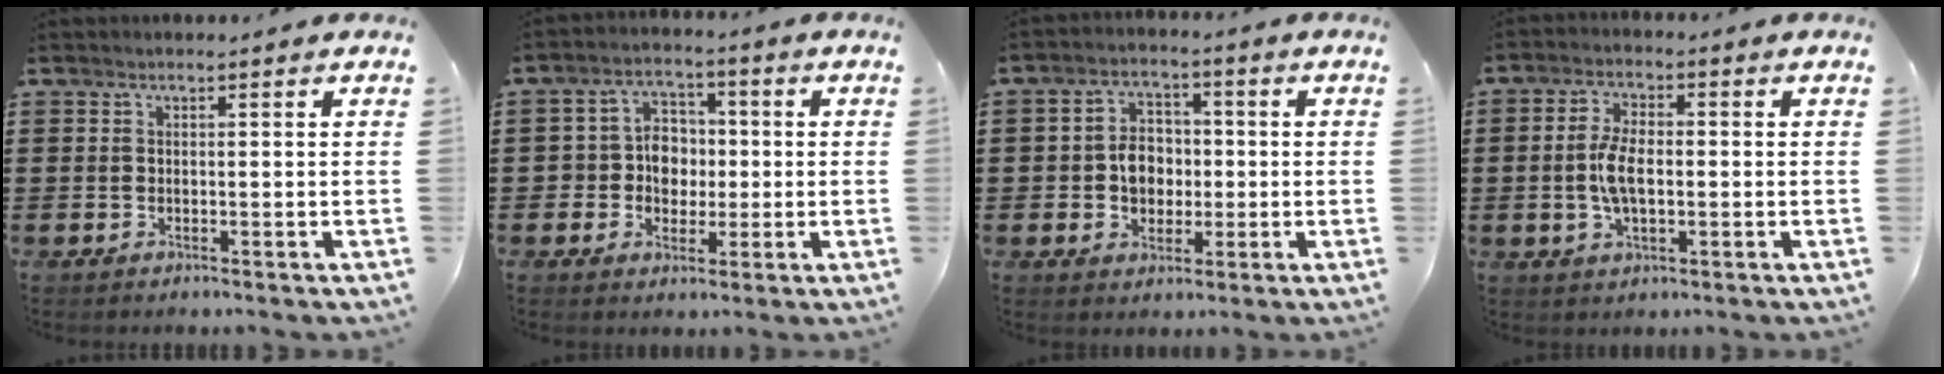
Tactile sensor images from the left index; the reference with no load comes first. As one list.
[{"total": 5.6, "force": [-0.4, 5.2, 2.1], "torque": [-0.059, 0.016, -0.011]}, {"total": 5.7, "force": [-0.4, 4.5, 3.4], "torque": [-0.067, 0.011, -0.013]}, {"total": 5.9, "force": [-0.5, 2.7, 5.2], "torque": [-0.116, 0.001, -0.015]}]